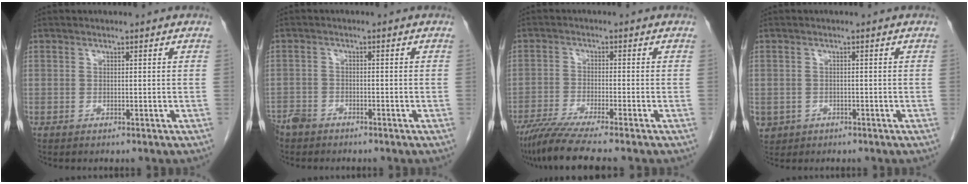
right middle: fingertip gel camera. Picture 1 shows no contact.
{"total": 2.9, "force": [-2.5, 1.2, 0.7], "torque": [-0.014, 0.001, -0.047]}
{"total": 8.3, "force": [-6.8, -0.9, 4.7], "torque": [-0.073, -0.026, -0.115]}
{"total": 3.7, "force": [-1.7, 3.2, 0.6], "torque": [-0.012, 0.003, -0.023]}